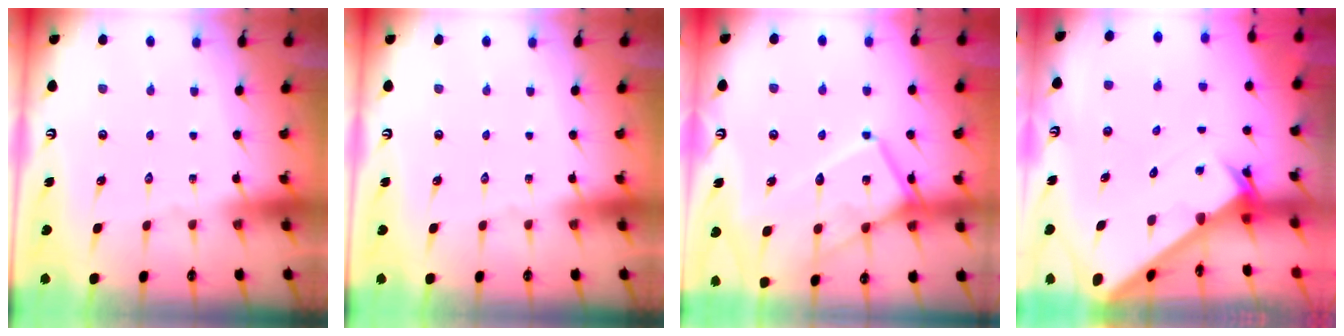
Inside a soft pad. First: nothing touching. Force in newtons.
{"total": 0.0}
{"total": 14.2, "press": 14.1, "slide": 1.4}
{"total": 2.7, "press": 2.7, "slide": 0.2}